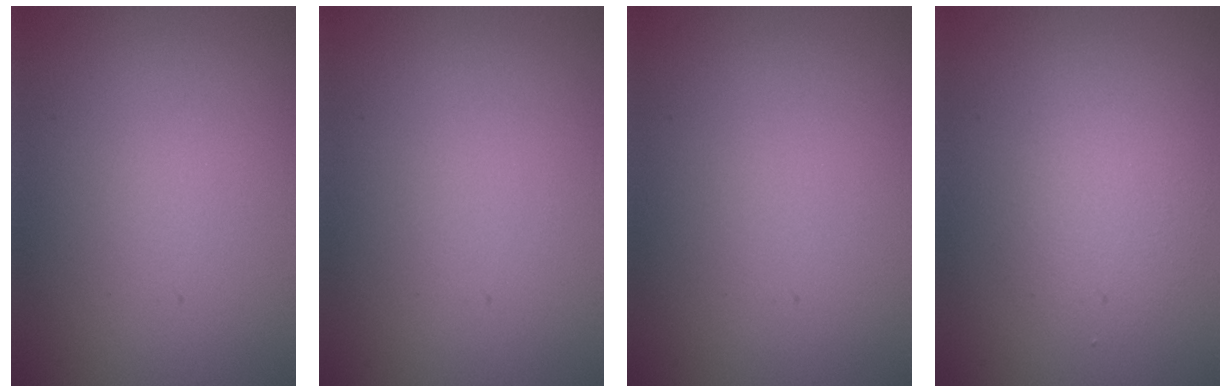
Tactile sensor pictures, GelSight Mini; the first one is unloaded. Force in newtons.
{"total": 0.0}
{"total": 0.0}
{"total": 2.4, "press": 2.4, "slide": 0.1}